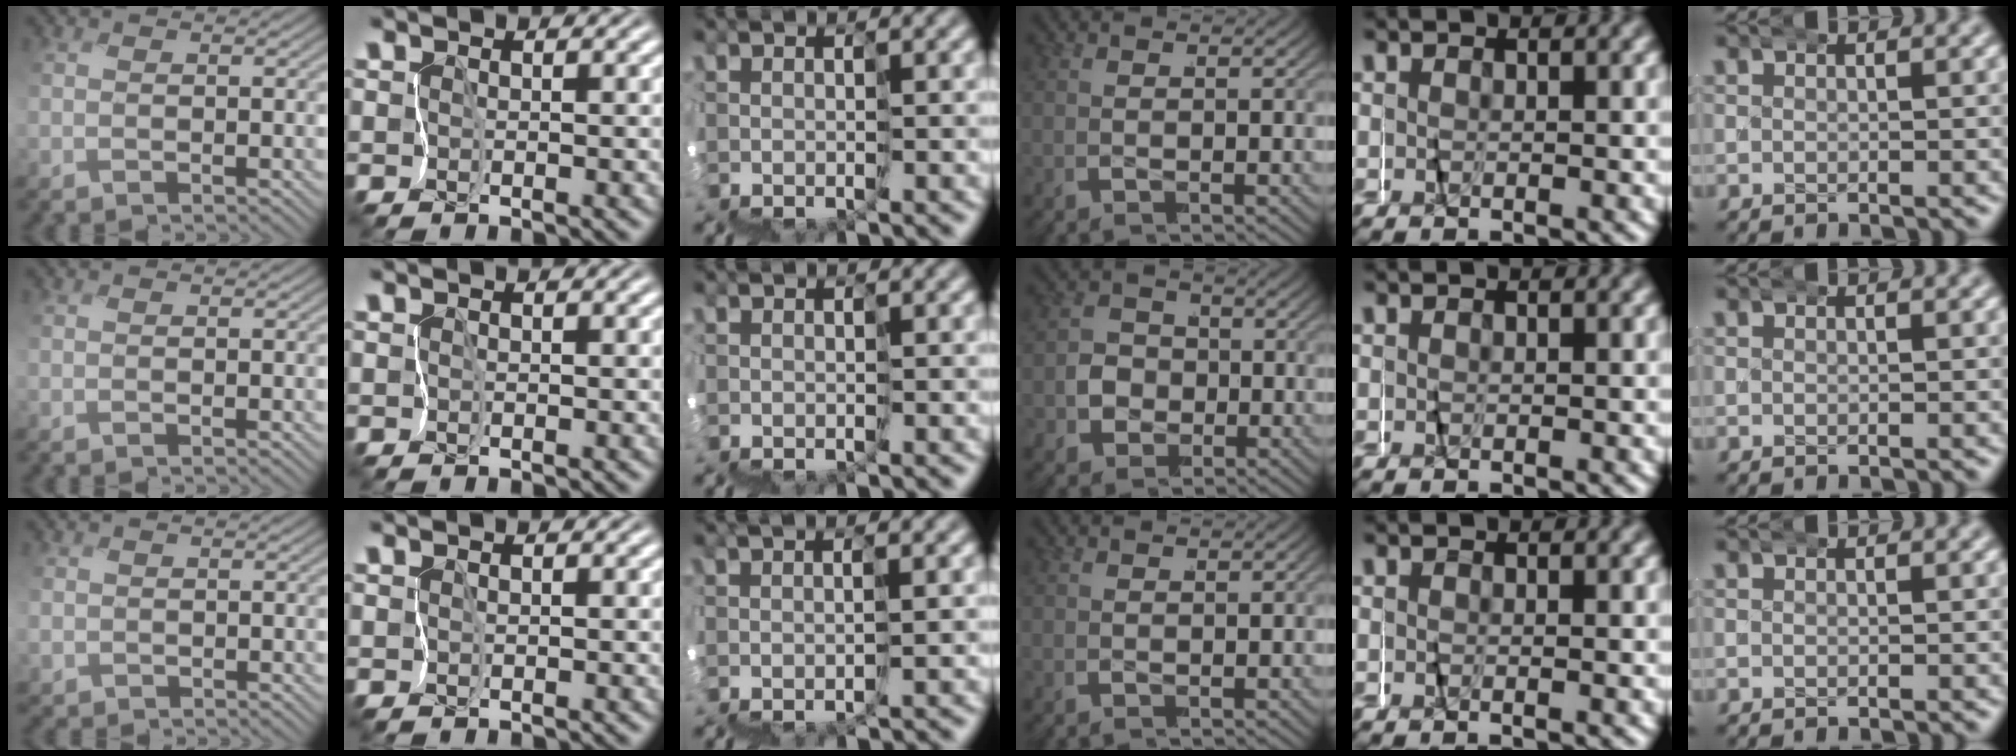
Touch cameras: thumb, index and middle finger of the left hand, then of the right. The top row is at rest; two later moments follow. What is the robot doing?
{"motion": "wrap", "object": "masking tape"}